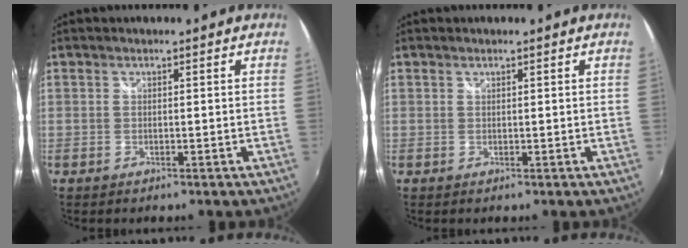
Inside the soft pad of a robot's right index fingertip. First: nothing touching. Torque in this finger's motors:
{"motor_torque": [-0.05, 0.04, -0.05, -0.01]}